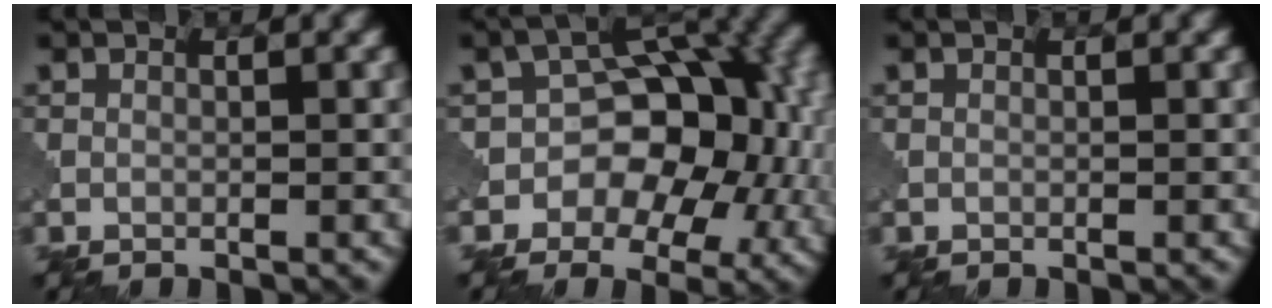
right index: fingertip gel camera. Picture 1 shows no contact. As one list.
[{"total": 11.9, "force": [-1.5, 8.4, 8.2], "torque": [-0.078, 0.003, -0.029]}, {"total": 0.0}]